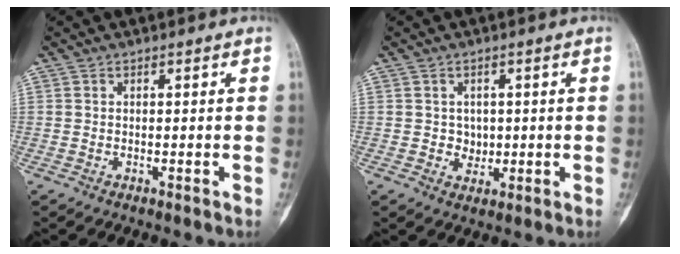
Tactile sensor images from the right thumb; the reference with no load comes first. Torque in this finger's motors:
{"motor_torque": [1.38, 1.42, 0.51, -0.45, 0.00]}